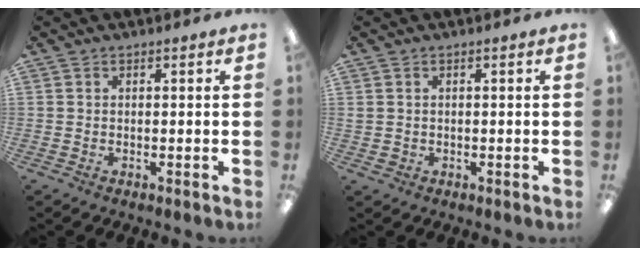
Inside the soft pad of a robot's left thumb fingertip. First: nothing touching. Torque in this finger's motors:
{"motor_torque": [0.02, 0.01, 0.00, -0.09, 0.00]}